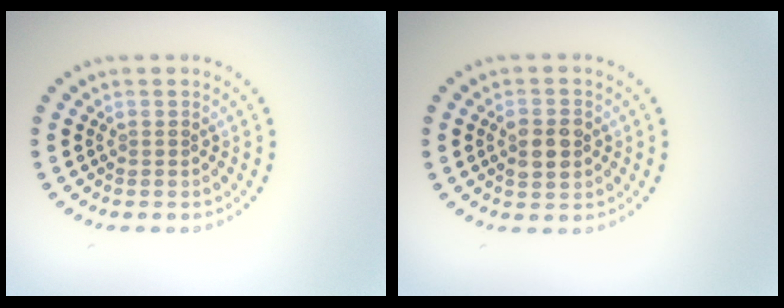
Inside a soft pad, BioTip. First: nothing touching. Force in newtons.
{"total": 2.9, "press": 2.9, "slide": 0.1}